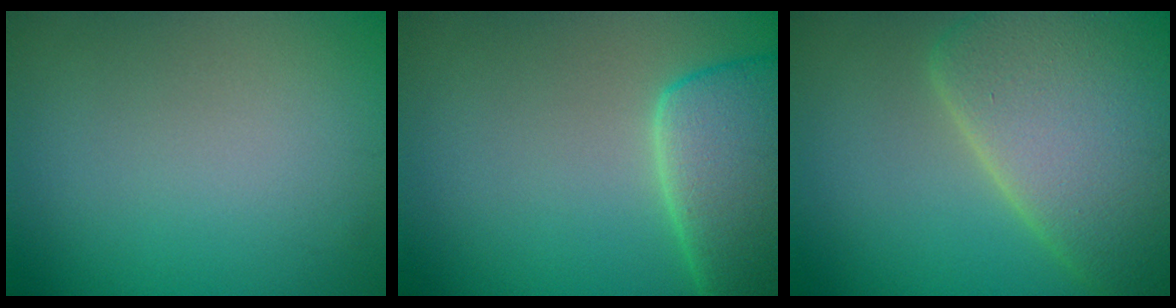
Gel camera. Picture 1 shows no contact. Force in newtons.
{"total": 7.7, "press": 7.7, "slide": 0.6}
{"total": 9.8, "press": 9.8, "slide": 1.0}